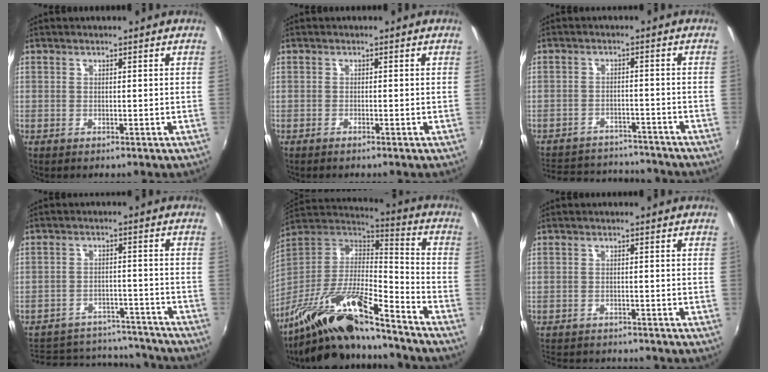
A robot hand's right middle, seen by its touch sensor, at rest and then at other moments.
{"total": 0.8, "force": [-0.7, 0.1, 0.3], "torque": [-0.007, -0.002, -0.016]}
{"total": 16.5, "force": [-14.2, 6.4, 5.3], "torque": [-0.133, 0.028, -0.188]}
{"total": 20.4, "force": [-17.4, 8.2, 7.0], "torque": [-0.157, 0.033, -0.210]}
{"total": 20.0, "force": [-15.5, 3.9, 12.2], "torque": [-0.228, -0.022, -0.286]}
{"total": 8.9, "force": [-8.1, 2.2, 2.8], "torque": [-0.073, -0.016, -0.121]}